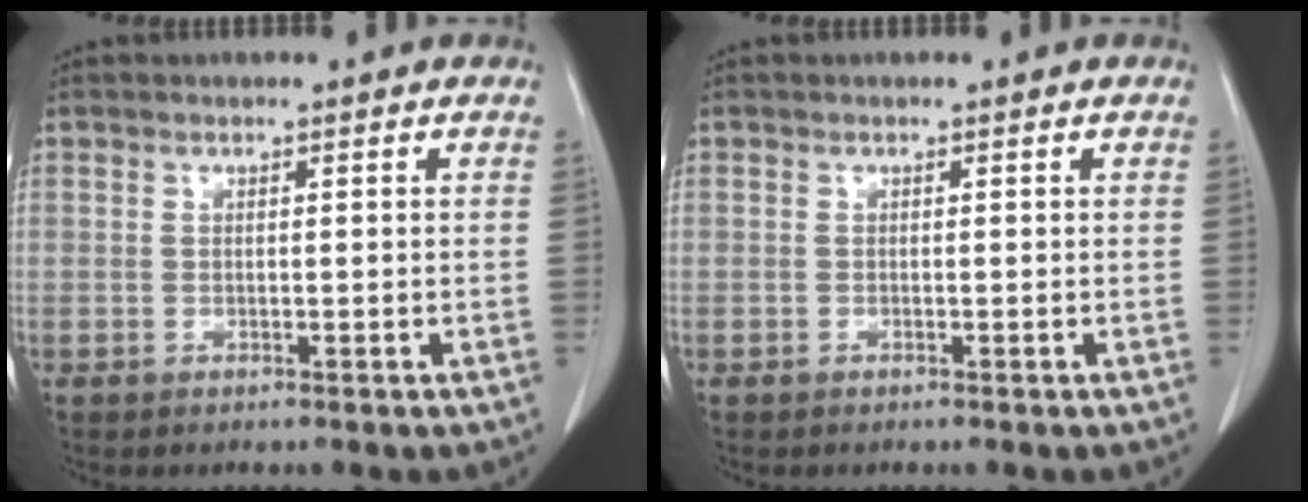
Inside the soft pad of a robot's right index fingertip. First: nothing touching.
{"total": 0.0}